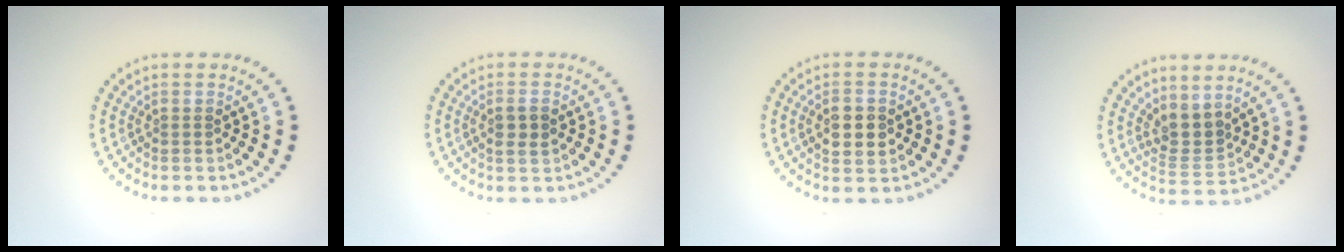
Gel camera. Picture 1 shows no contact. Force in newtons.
{"total": 1.8, "press": 1.7, "slide": 0.4}
{"total": 2.8, "press": 2.8, "slide": 0.2}
{"total": 2.9, "press": 2.2, "slide": 1.9}